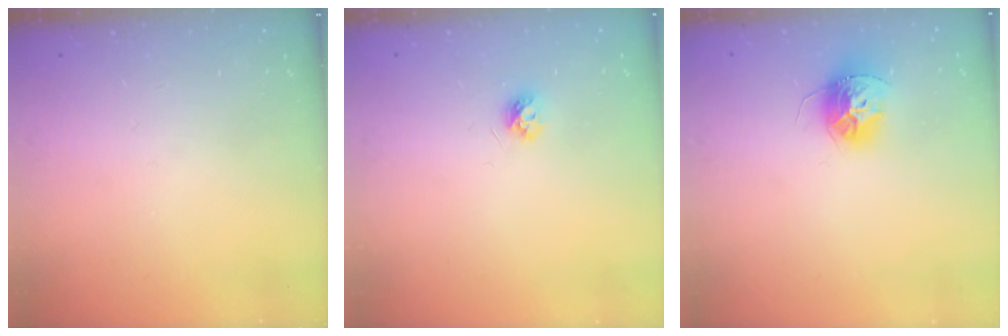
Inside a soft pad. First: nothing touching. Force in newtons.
{"total": 4.5, "press": 4.5, "slide": 0.6}
{"total": 11.3, "press": 11.3, "slide": 0.7}